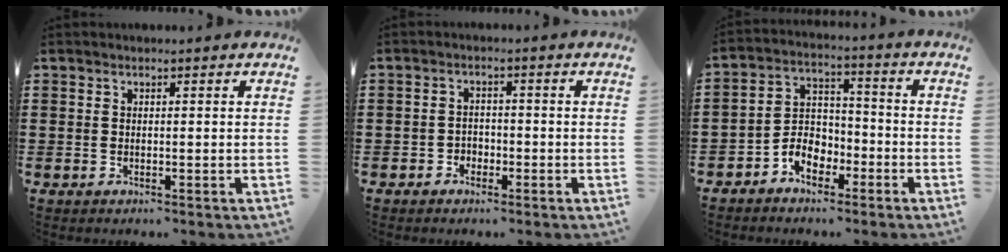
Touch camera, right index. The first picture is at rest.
{"total": 2.0, "force": [-1.3, 1.5, 0.3], "torque": [-0.014, 0.002, -0.031]}
{"total": 5.5, "force": [-3.5, 3.7, 2.0], "torque": [-0.048, 0.015, -0.070]}